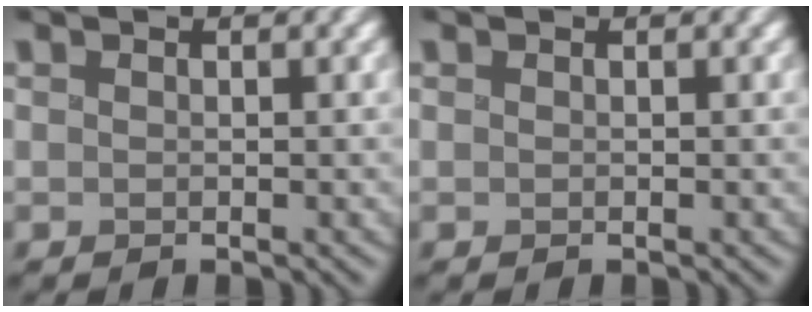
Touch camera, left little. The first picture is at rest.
{"total": 0.0}